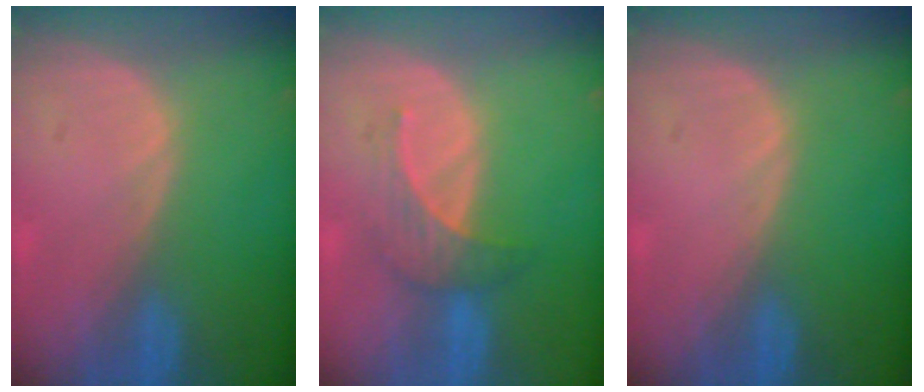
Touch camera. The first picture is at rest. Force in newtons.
{"total": 4.0, "press": 4.0, "slide": 0.5}
{"total": 0.0}